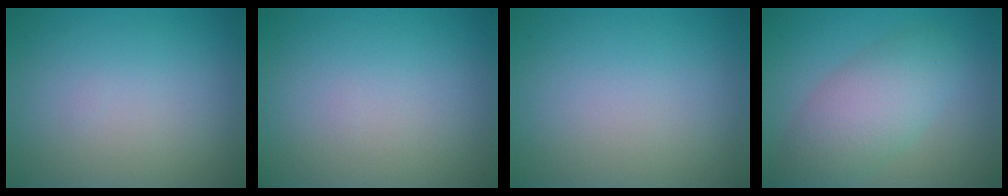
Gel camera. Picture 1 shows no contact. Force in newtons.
{"total": 0.0}
{"total": 0.0}
{"total": 5.4, "press": 5.4, "slide": 0.4}